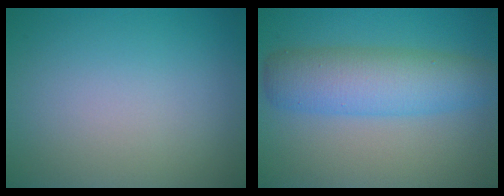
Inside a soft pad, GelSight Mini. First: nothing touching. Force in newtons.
{"total": 6.1, "press": 6.1, "slide": 0.1}